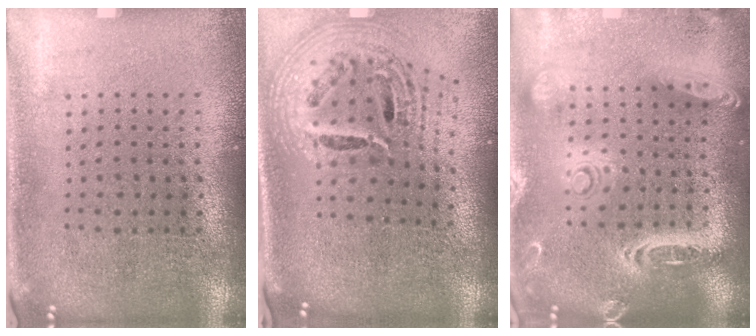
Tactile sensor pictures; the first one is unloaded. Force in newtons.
{"total": 2.7, "press": 1.9, "slide": 1.9}
{"total": 2.6, "press": 2.3, "slide": 1.2}